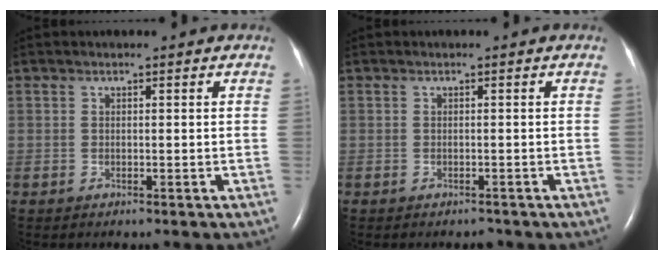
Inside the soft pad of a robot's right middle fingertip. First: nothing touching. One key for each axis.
{"total": 0.8, "fx": -0.7, "fy": 0.3, "fz": 0.1, "tx": -0.004, "ty": -0.001, "tz": -0.009}